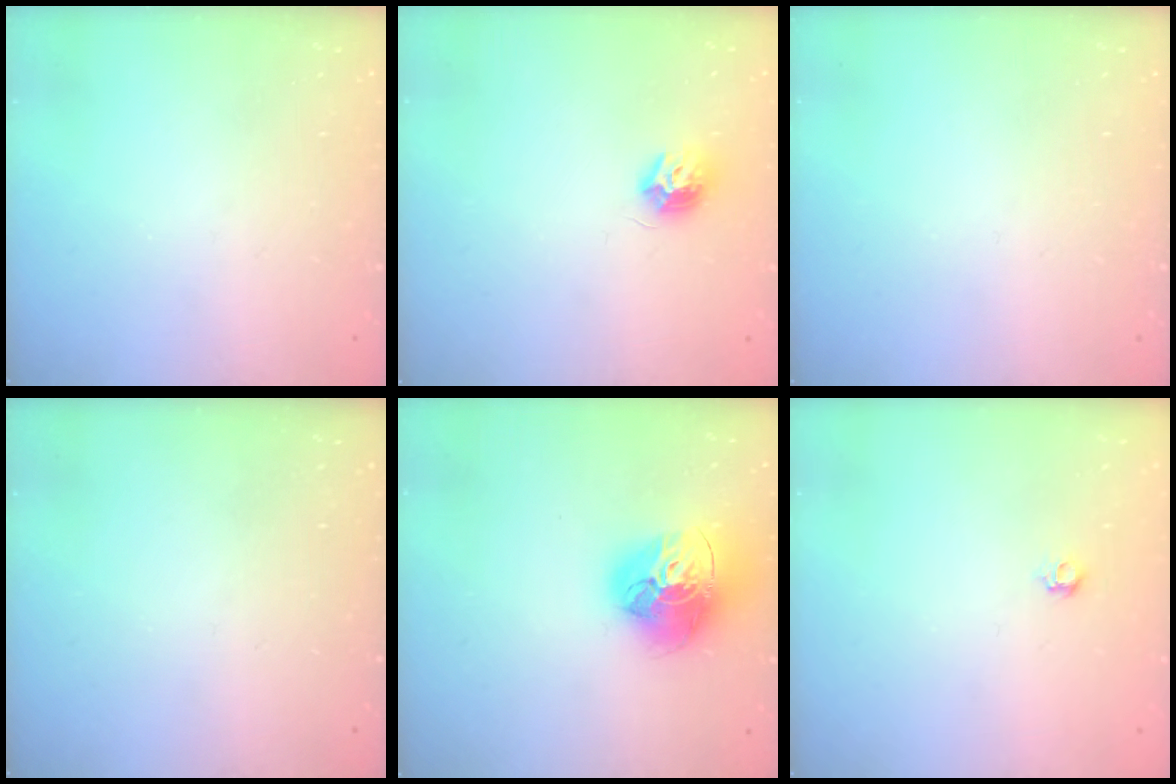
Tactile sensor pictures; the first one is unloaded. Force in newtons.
{"total": 8.1, "press": 8.1, "slide": 0.1}
{"total": 0.0}
{"total": 0.0}
{"total": 18.0, "press": 17.9, "slide": 1.9}
{"total": 4.0, "press": 3.9, "slide": 0.7}